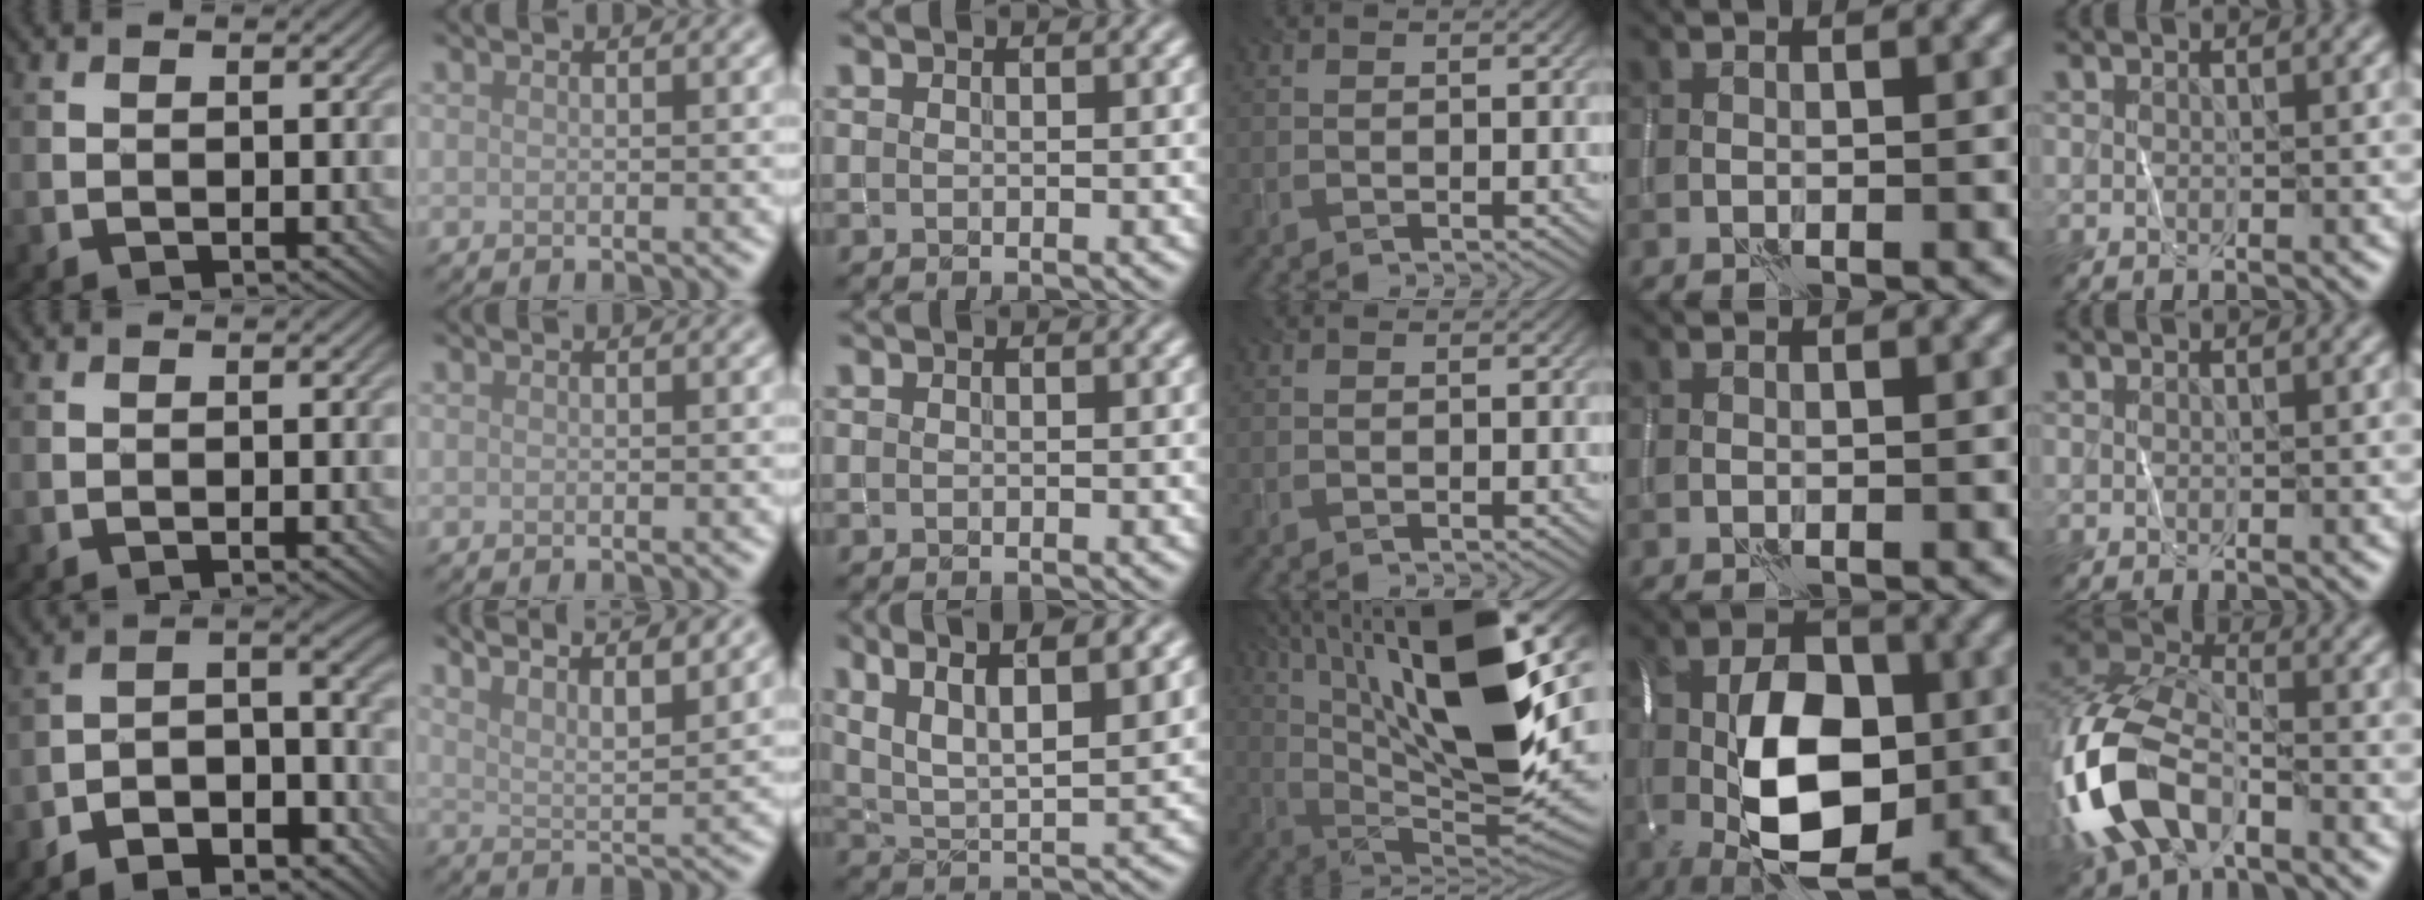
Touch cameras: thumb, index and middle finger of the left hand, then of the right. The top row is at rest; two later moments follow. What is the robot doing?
{"motion": "wrap", "object": "yarn"}